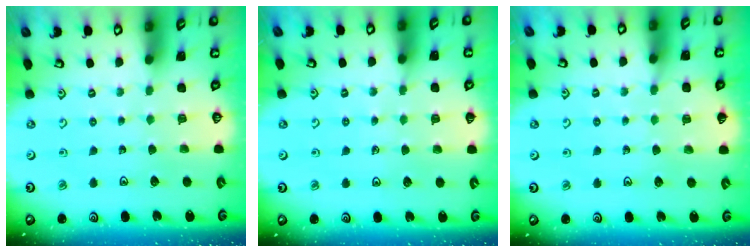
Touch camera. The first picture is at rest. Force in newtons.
{"total": 4.1, "press": 3.7, "slide": 1.8}
{"total": 6.1, "press": 6.0, "slide": 0.9}